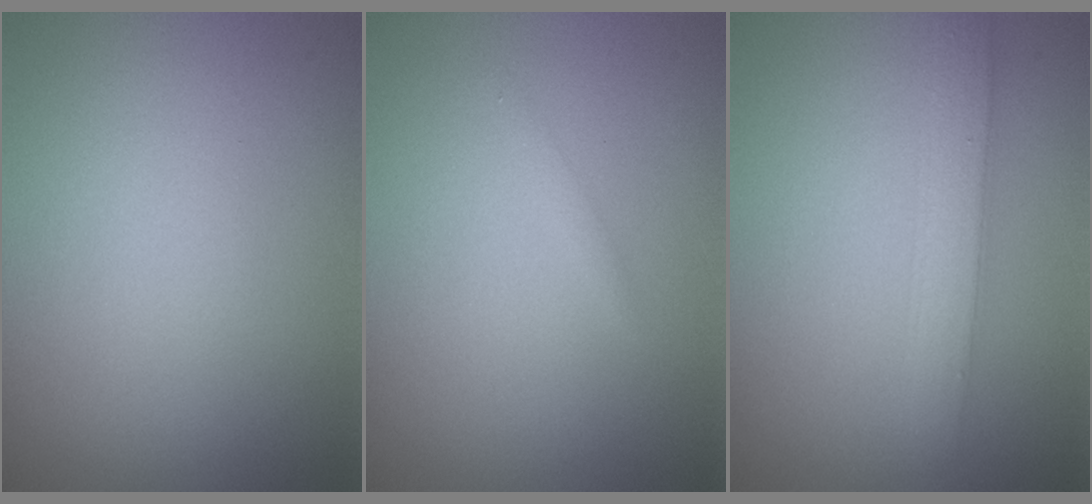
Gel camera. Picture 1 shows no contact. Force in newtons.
{"total": 1.1, "press": 1.1, "slide": 0.2}
{"total": 2.6, "press": 2.6, "slide": 0.1}